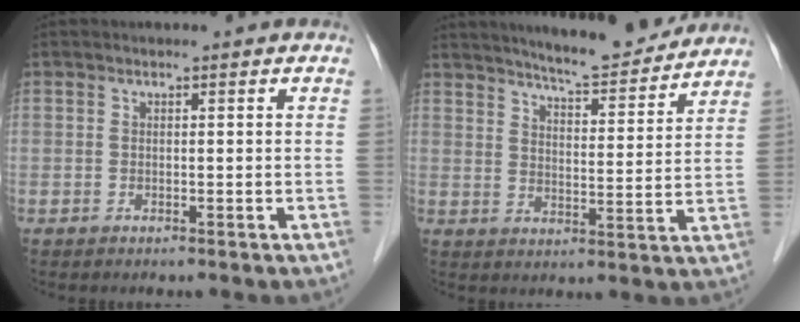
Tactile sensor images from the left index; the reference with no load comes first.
{"total": 12.0, "force": [11.1, 1.0, 4.3], "torque": [-0.064, -0.010, 0.153]}